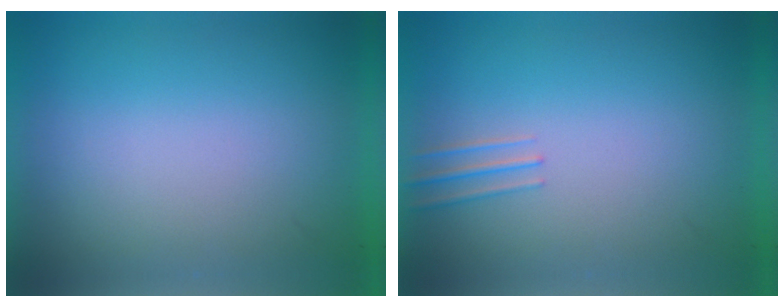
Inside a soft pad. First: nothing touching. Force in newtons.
{"total": 1.0}